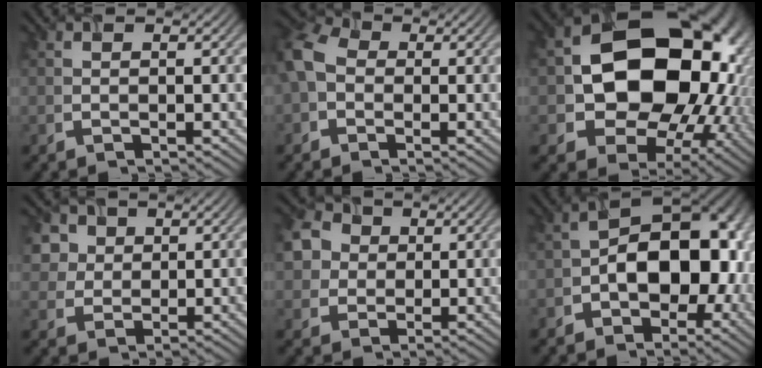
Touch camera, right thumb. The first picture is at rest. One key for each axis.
{"total": 6.8, "fx": -0.6, "fy": 5.3, "fz": 4.2, "tx": -0.122, "ty": 0.006, "tz": -0.021}
{"total": 18.8, "fx": 0.9, "fy": 14.4, "fz": 12.0, "tx": -0.186, "ty": -0.043, "tz": 0.051}
{"total": 4.5, "fx": 2.3, "fy": 3.7, "fz": 1.2, "tx": -0.044, "ty": 0.001, "tz": 0.048}
{"total": 6.1, "fx": 1.6, "fy": 5.4, "fz": 2.3, "tx": -0.076, "ty": 0.010, "tz": 0.030}
{"total": 13.0, "fx": -1.9, "fy": 8.4, "fz": 9.7, "tx": -0.115, "ty": -0.001, "tz": -0.030}